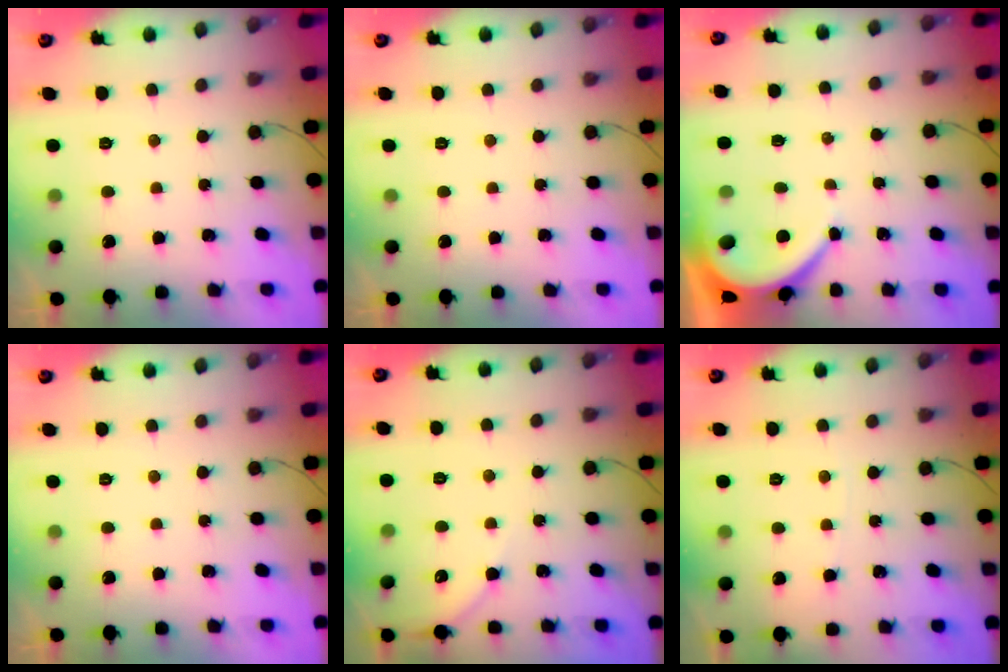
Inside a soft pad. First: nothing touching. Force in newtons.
{"total": 0.0}
{"total": 6.2, "press": 6.1, "slide": 0.7}
{"total": 0.0}
{"total": 4.3, "press": 4.3, "slide": 0.6}
{"total": 1.0, "press": 0.9, "slide": 0.2}